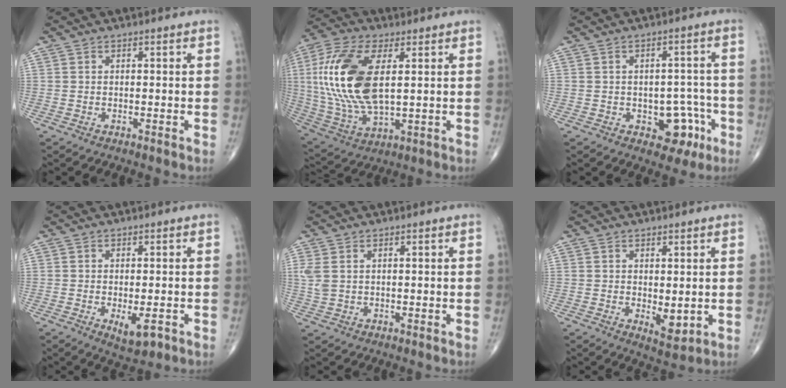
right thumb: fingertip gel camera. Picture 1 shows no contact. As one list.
[{"total": 20.3, "force": [3.3, 9.7, 17.6], "torque": [-0.384, -0.010, 0.063]}, {"total": 7.4, "force": [-2.9, 4.9, 4.7], "torque": [-0.020, 0.028, -0.030]}, {"total": 4.5, "force": [-1.5, 1.8, 3.8], "torque": [-0.049, -0.007, -0.015]}, {"total": 2.9, "force": [0.9, 1.8, 2.2], "torque": [-0.066, 0.008, 0.023]}, {"total": 3.9, "force": [0.0, 1.8, 3.4], "torque": [-0.040, -0.013, 0.008]}]